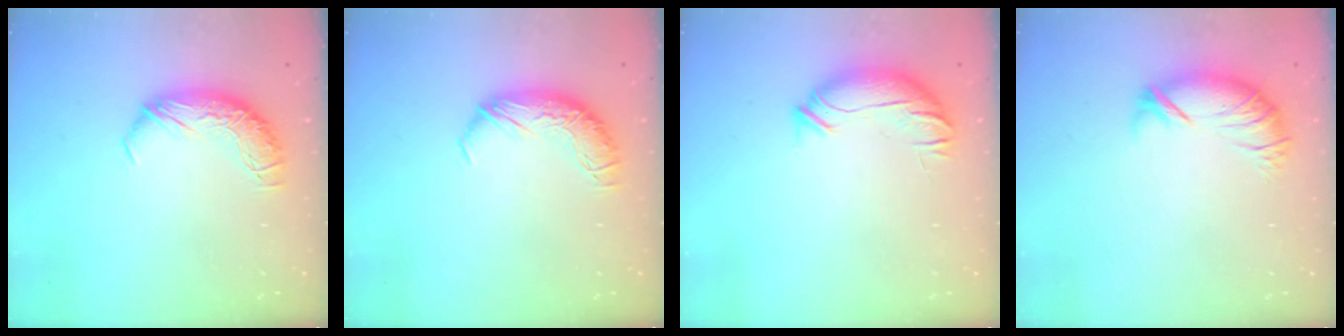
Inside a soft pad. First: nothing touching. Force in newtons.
{"total": 0.0}
{"total": 4.2, "press": 3.8, "slide": 1.9}
{"total": 2.6, "press": 1.5, "slide": 2.1}